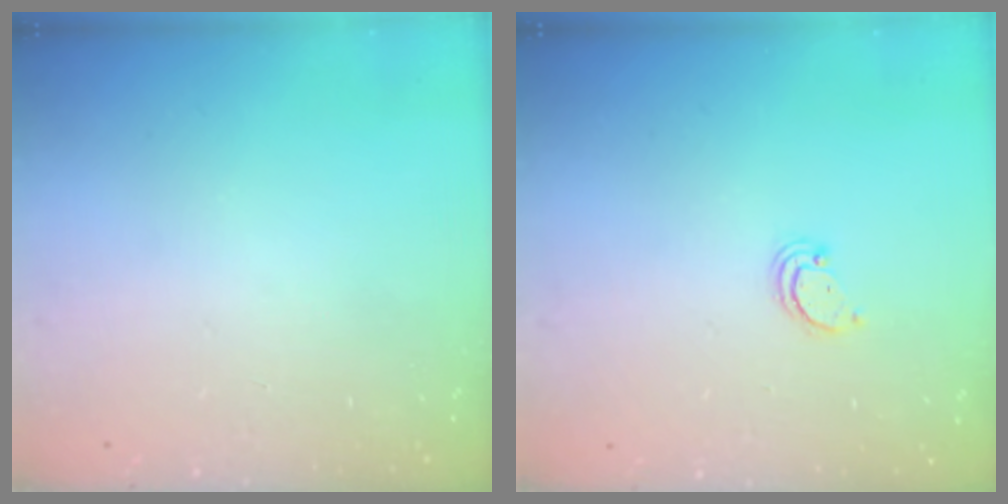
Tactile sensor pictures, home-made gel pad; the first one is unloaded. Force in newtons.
{"total": 2.2, "press": 2.2, "slide": 0.1}